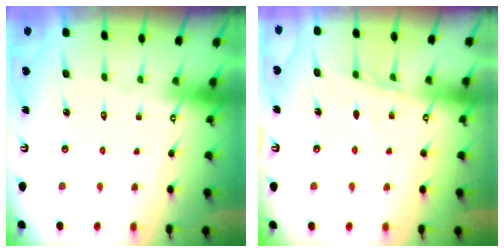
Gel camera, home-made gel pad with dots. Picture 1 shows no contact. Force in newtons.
{"total": 7.0, "press": 7.0, "slide": 0.5}